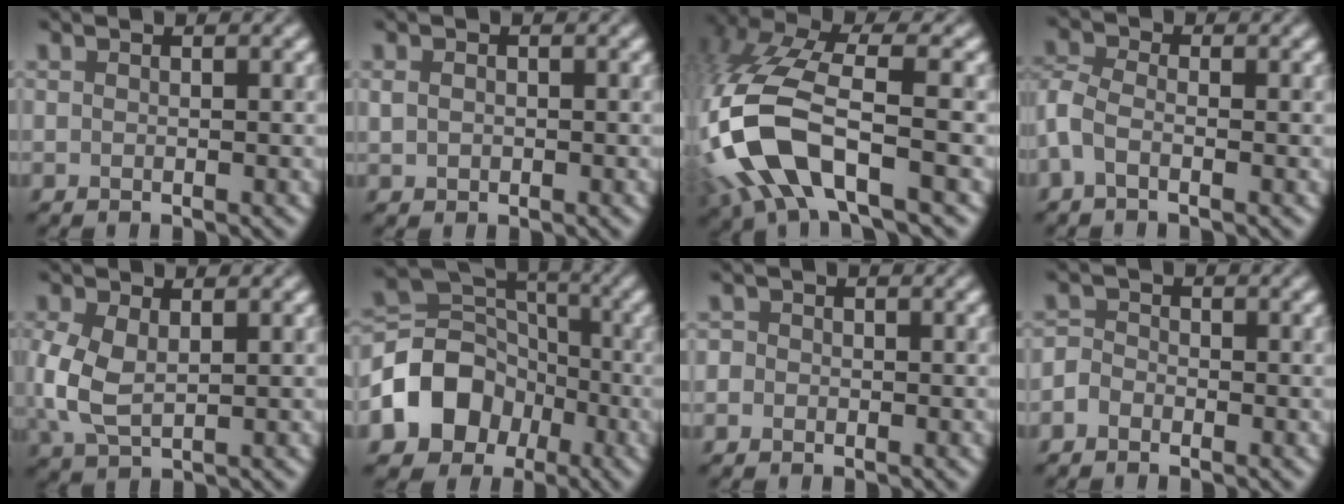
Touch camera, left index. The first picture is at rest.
{"total": 1.0, "force": [0.2, 0.8, 0.6], "torque": [-0.011, 0.000, 0.006]}
{"total": 10.7, "force": [-3.9, 4.6, 8.8], "torque": [-0.204, -0.003, -0.079]}
{"total": 2.3, "force": [-1.2, 1.2, 1.5], "torque": [-0.042, 0.003, -0.039]}
{"total": 4.0, "force": [0.2, 2.3, 3.3], "torque": [-0.087, -0.004, 0.008]}
{"total": 7.7, "force": [-3.3, 6.2, 3.3], "torque": [-0.042, 0.003, -0.069]}
{"total": 0.9, "force": [-0.1, 0.8, 0.0], "torque": [0.008, -0.003, -0.013]}
{"total": 1.3, "force": [-1.0, 0.8, 0.1], "torque": [0.001, 0.003, -0.024]}